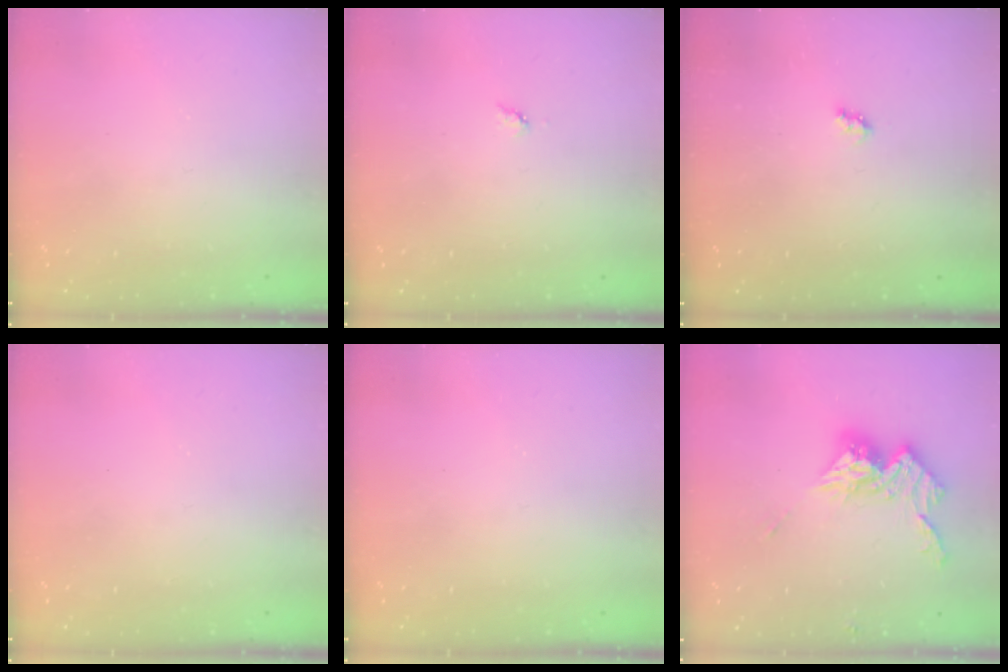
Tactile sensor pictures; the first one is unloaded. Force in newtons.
{"total": 3.9, "press": 3.8, "slide": 0.5}
{"total": 2.6, "press": 2.6, "slide": 0.4}
{"total": 0.0}
{"total": 0.0}
{"total": 12.8, "press": 12.7, "slide": 1.1}